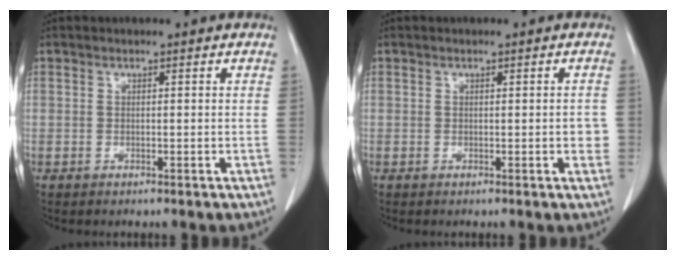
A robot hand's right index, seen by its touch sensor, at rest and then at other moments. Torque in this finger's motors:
{"motor_torque": [0.43, -0.21, 0.20, 0.03]}